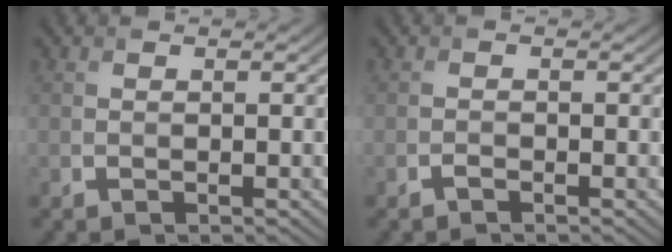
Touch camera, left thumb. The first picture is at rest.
{"total": 0.6, "force": [-0.5, 0.1, 0.3], "torque": [-0.005, -0.001, -0.010]}